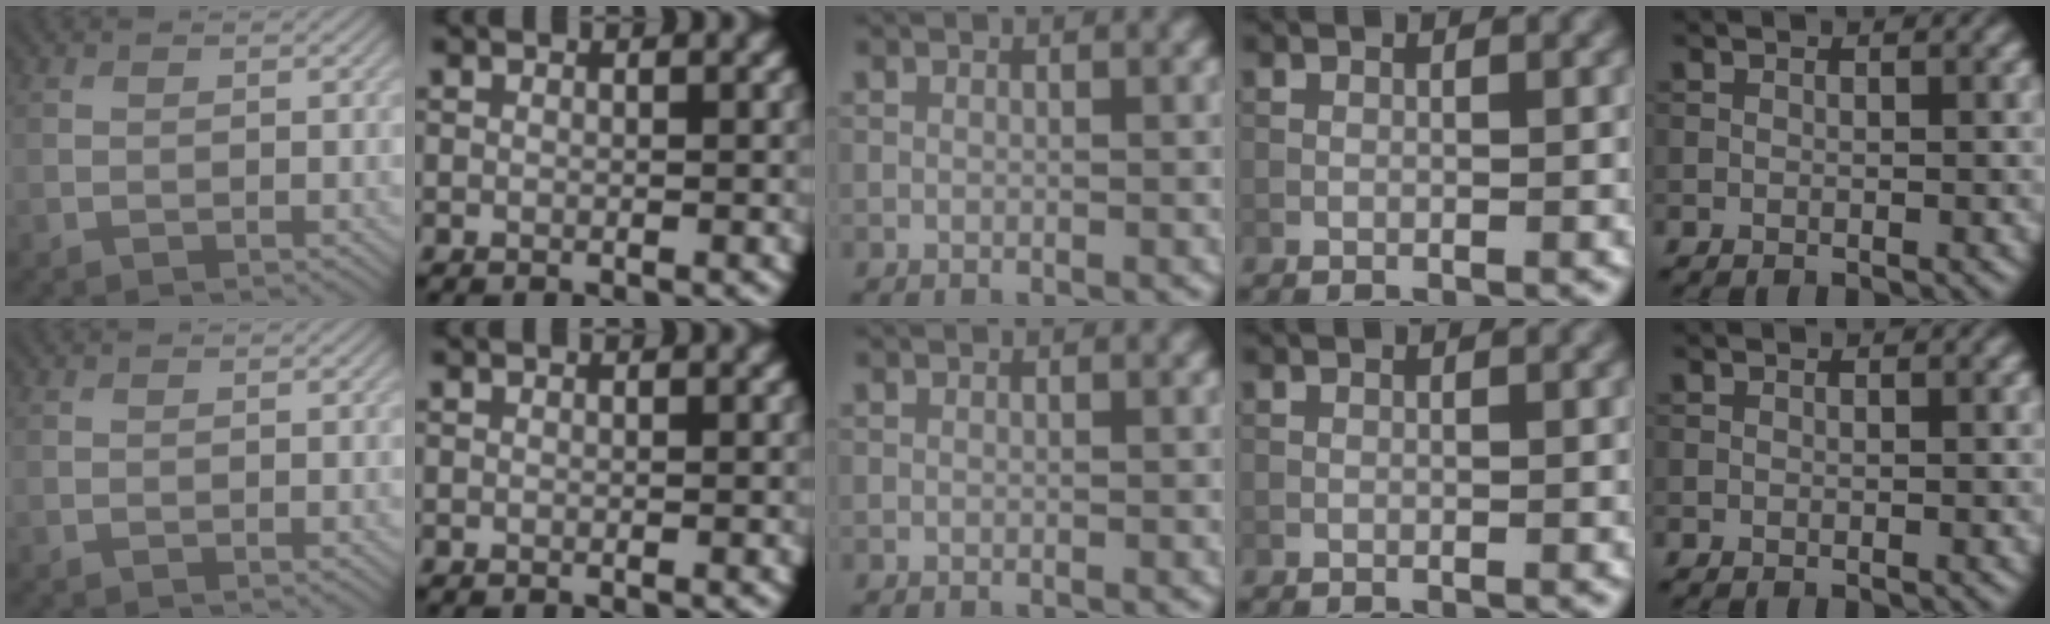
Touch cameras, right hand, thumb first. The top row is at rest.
{}